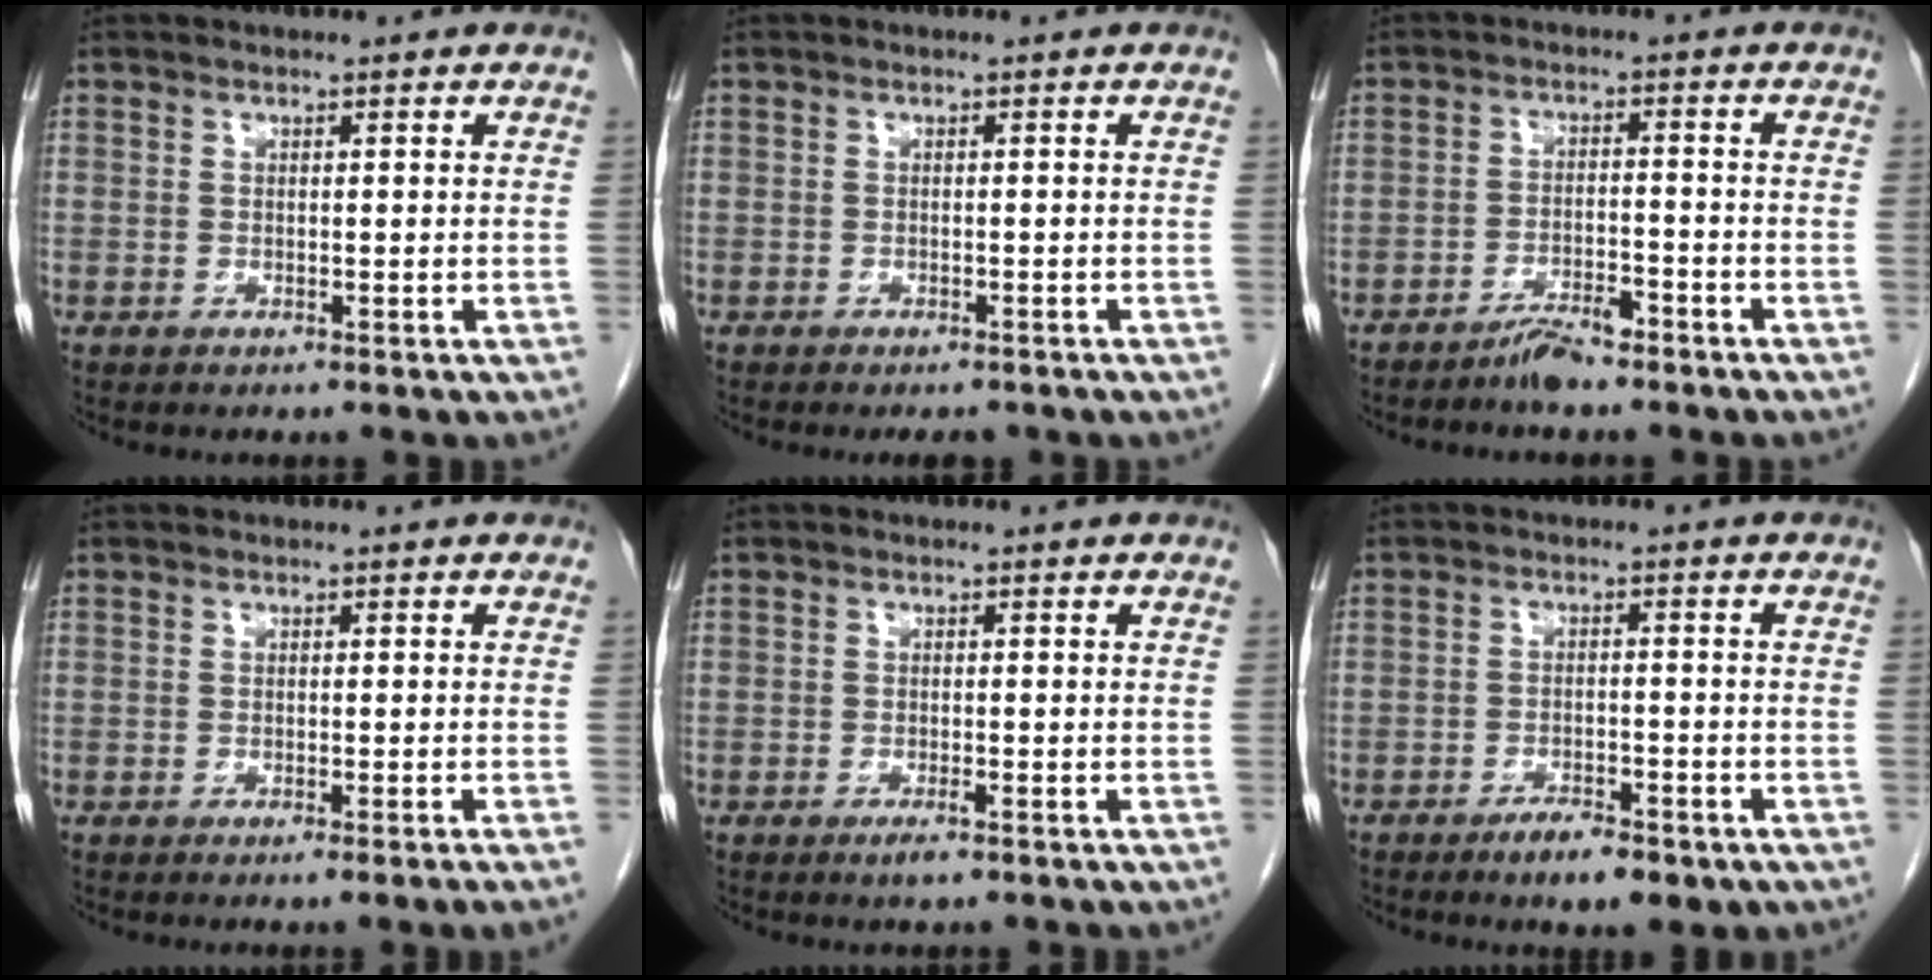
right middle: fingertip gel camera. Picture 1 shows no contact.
{"total": 2.1, "force": [-1.8, 0.7, 0.8], "torque": [-0.013, -0.005, -0.019]}
{"total": 3.7, "force": [-3.2, 0.5, 1.8], "torque": [-0.033, -0.001, -0.057]}
{"total": 1.5, "force": [-0.9, -0.6, 1.0], "torque": [-0.008, 0.003, -0.015]}
{"total": 1.4, "force": [-0.9, 0.1, 1.0], "torque": [-0.020, -0.002, -0.014]}
{"total": 5.2, "force": [-3.4, 1.6, 3.6], "torque": [-0.056, -0.002, -0.046]}